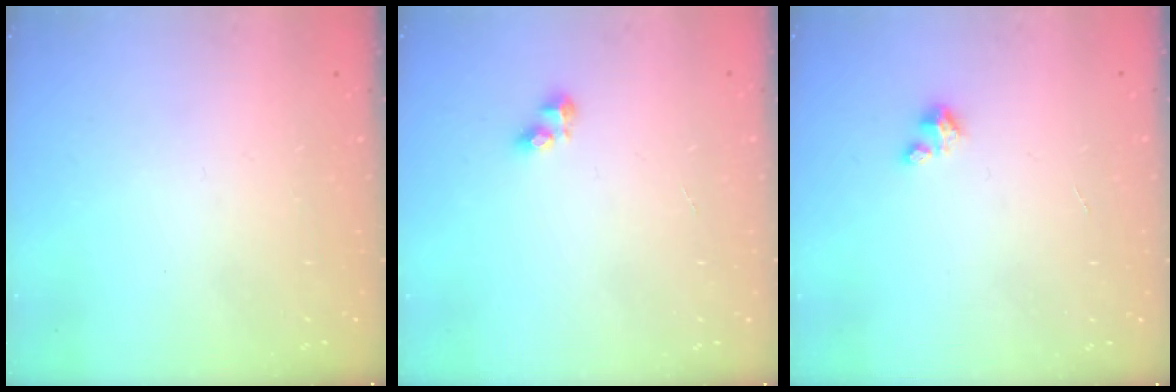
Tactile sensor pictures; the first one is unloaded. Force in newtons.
{"total": 2.9, "press": 2.9, "slide": 0.4}
{"total": 2.4, "press": 2.4, "slide": 0.2}